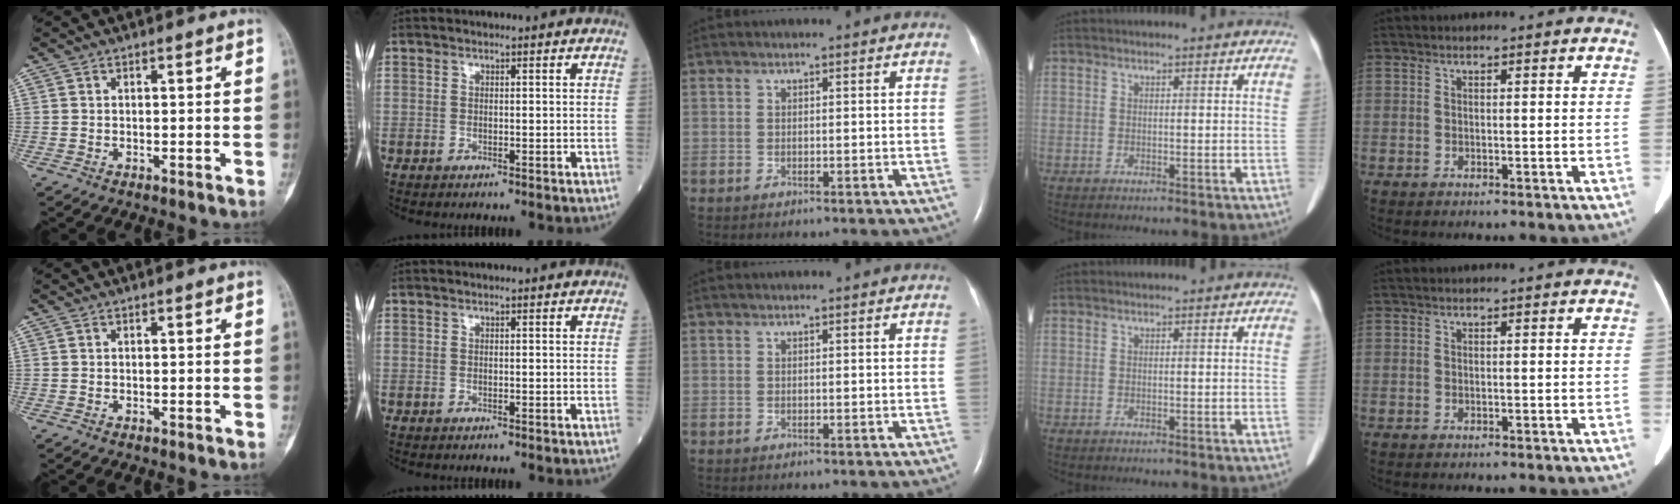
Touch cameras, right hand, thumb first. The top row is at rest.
{}